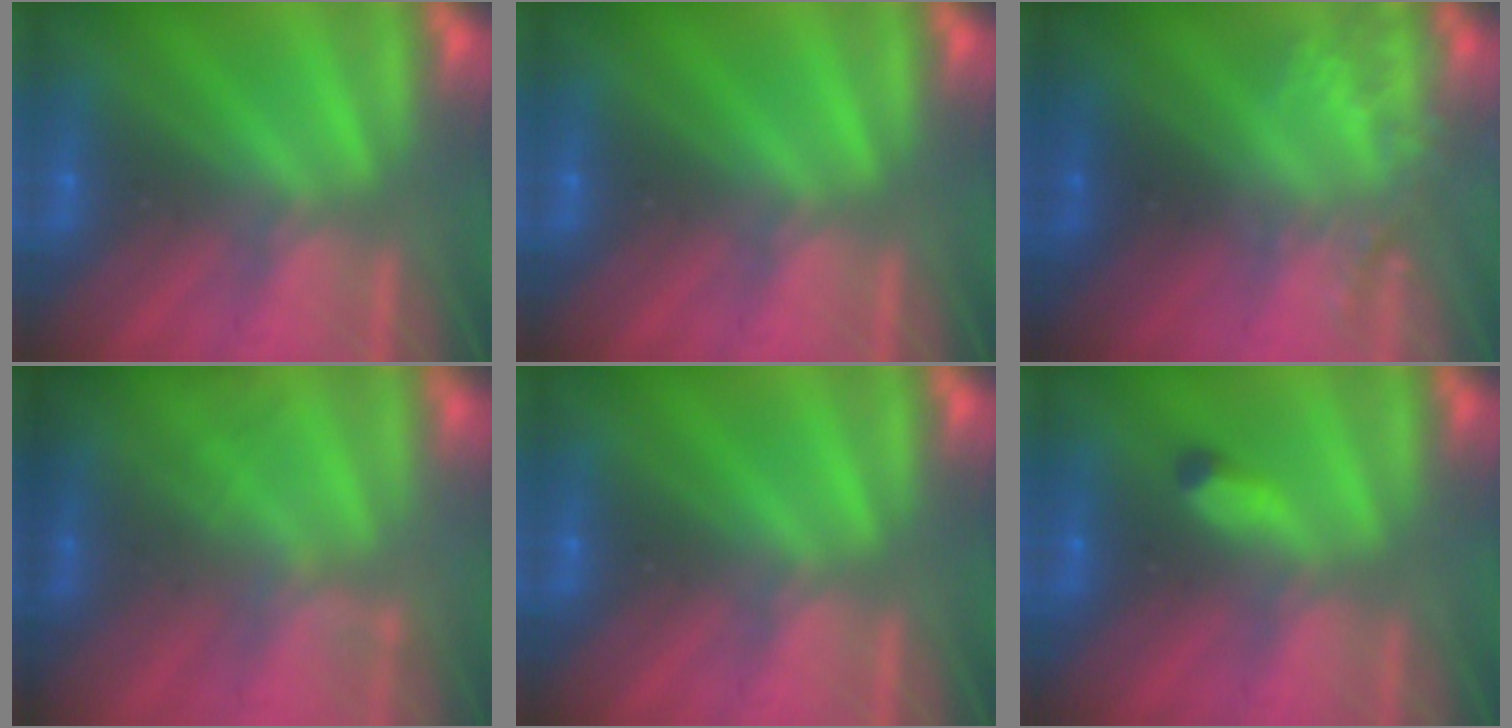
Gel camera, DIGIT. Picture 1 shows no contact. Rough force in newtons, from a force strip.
{"total": 0.0}
{"total": 1.9}
{"total": 1.8}
{"total": 0.0}
{"total": 2.4}